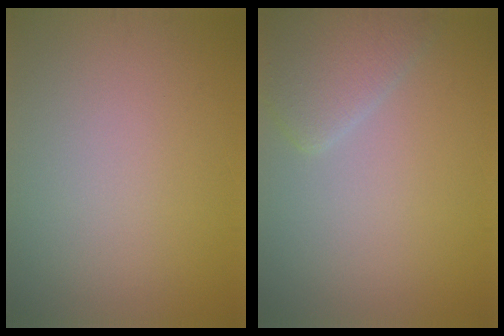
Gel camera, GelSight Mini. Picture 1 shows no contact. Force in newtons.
{"total": 3.4, "press": 3.4, "slide": 0.2}